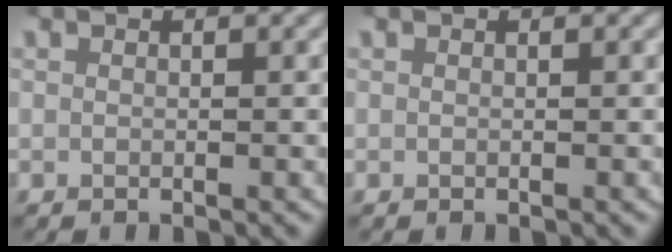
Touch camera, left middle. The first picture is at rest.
{"total": 0.0}